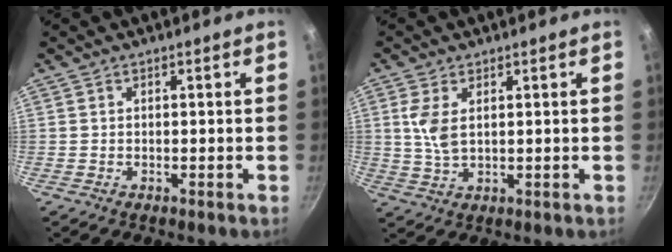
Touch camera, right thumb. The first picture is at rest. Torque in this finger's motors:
{"motor_torque": [1.23, 3.78, 0.41, 0.64, 0.07]}